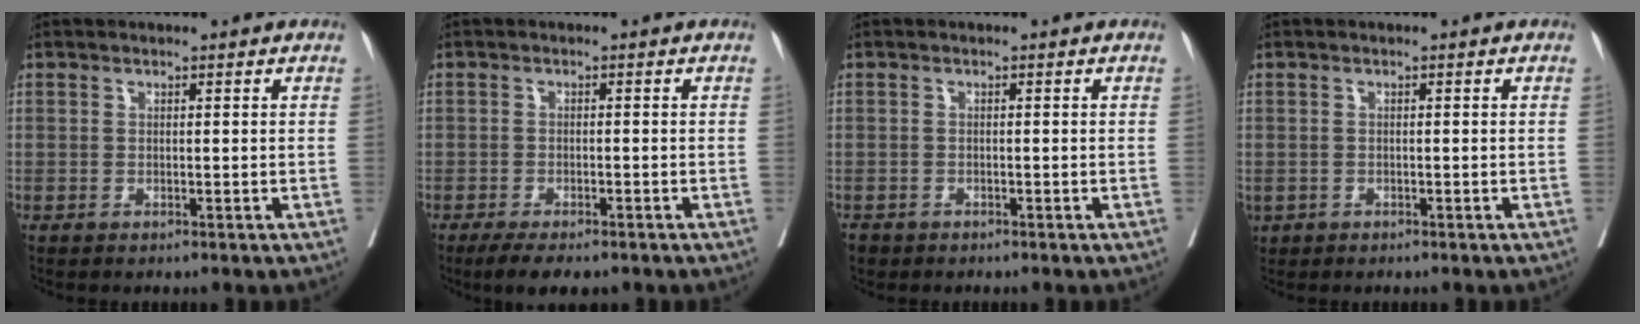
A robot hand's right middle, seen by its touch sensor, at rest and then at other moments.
{"total": 5.7, "force": [-4.3, 1.9, 3.1], "torque": [-0.047, -0.010, -0.065]}
{"total": 2.2, "force": [-1.8, 1.2, 0.5], "torque": [-0.017, -0.003, -0.029]}
{"total": 2.0, "force": [-1.0, 1.4, 0.9], "torque": [-0.027, -0.003, -0.012]}